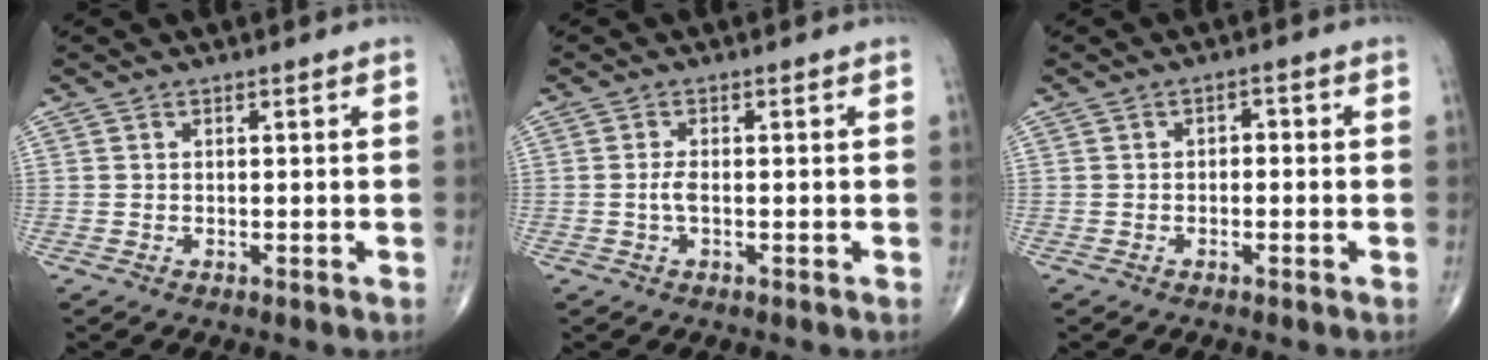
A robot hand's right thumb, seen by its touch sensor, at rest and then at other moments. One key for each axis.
{"total": 2.4, "fx": -0.4, "fy": 0.7, "fz": 2.3, "tx": -0.058, "ty": -0.002, "tz": -0.011}
{"total": 1.6, "fx": -0.3, "fy": 1.1, "fz": 1.2, "tx": -0.006, "ty": 0.008, "tz": -0.012}